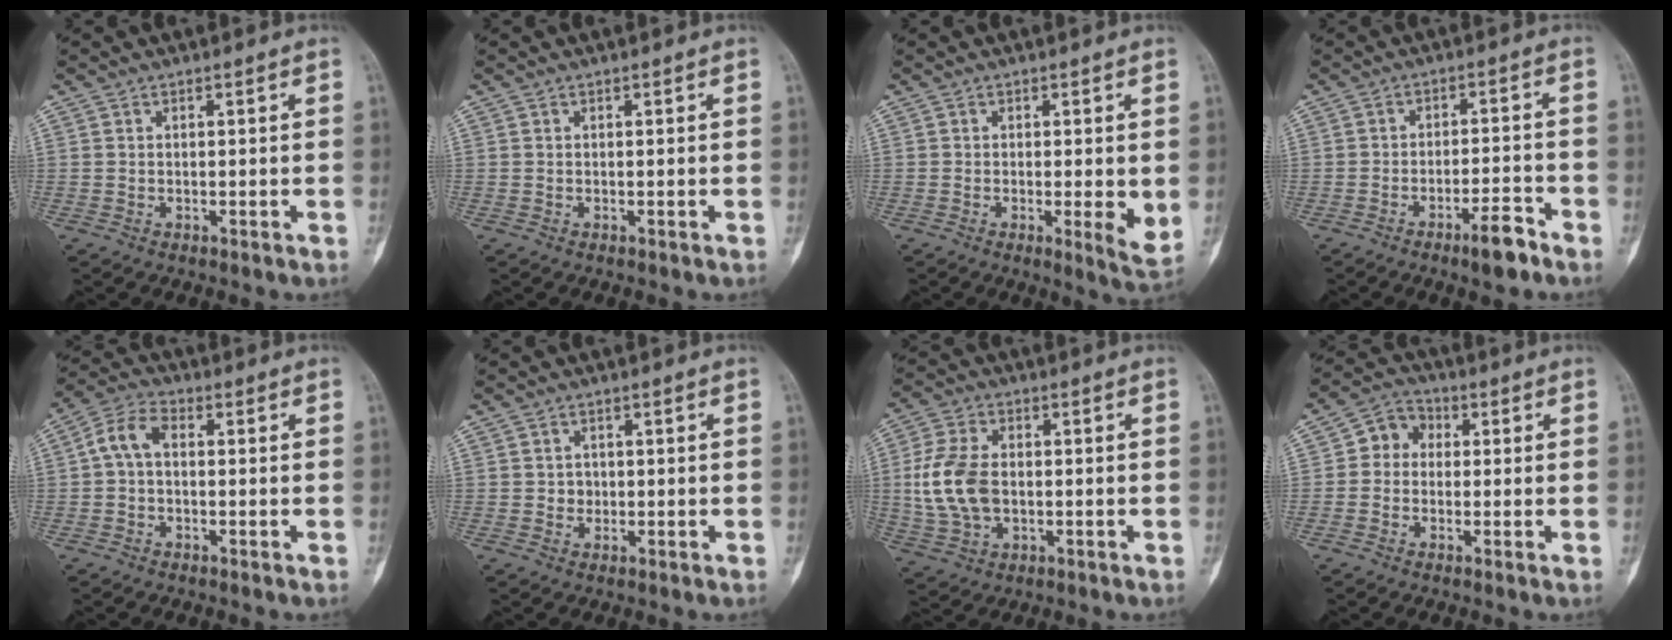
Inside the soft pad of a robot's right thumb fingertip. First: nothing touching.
{"total": 0.0}
{"total": 5.3, "force": [-0.3, 1.2, 5.1], "torque": [-0.075, -0.016, -0.006]}
{"total": 5.9, "force": [-4.0, 1.4, 4.1], "torque": [-0.065, 0.026, -0.061]}
{"total": 6.0, "force": [0.1, 3.7, 4.7], "torque": [-0.089, 0.020, -0.008]}
{"total": 1.8, "force": [-0.1, 1.7, 0.6], "torque": [0.001, 0.005, -0.002]}
{"total": 11.6, "force": [-0.1, 7.6, 8.8], "torque": [-0.180, 0.006, 0.002]}
{"total": 5.7, "force": [0.1, 4.9, 2.9], "torque": [-0.024, 0.019, -0.013]}